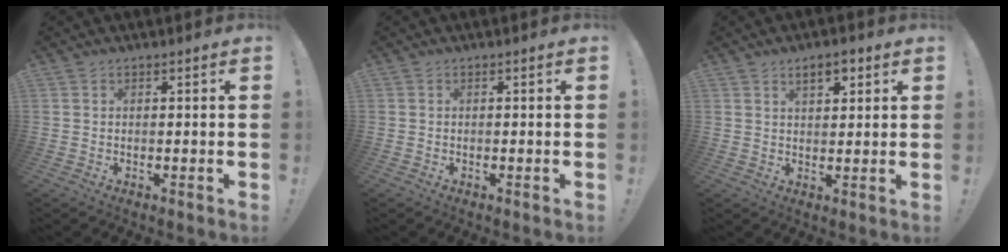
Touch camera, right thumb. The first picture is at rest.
{"total": 0.0}
{"total": 4.9, "force": [2.9, 2.3, 3.2], "torque": [-0.045, -0.005, 0.049]}